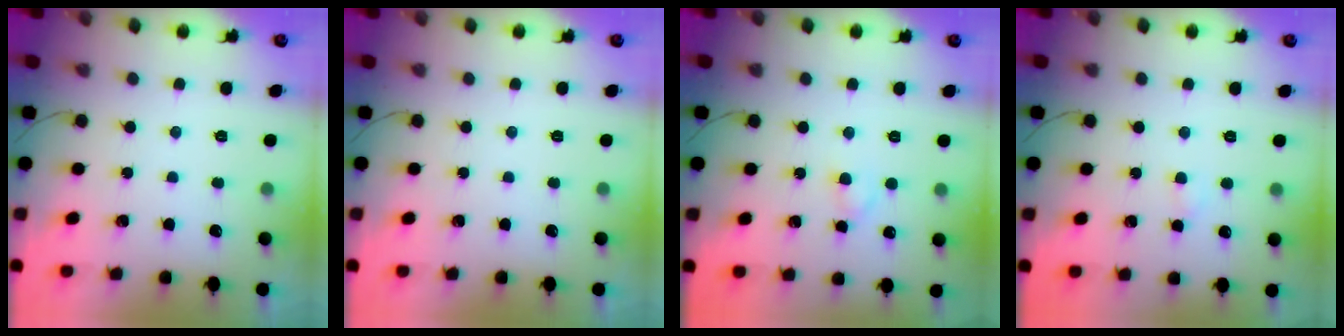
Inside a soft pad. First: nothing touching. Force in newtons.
{"total": 0.0}
{"total": 2.4, "press": 2.1, "slide": 1.1}
{"total": 2.0, "press": 1.8, "slide": 0.8}